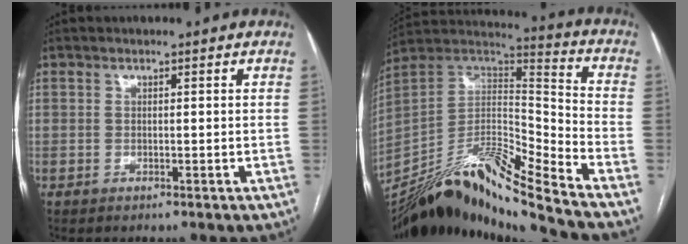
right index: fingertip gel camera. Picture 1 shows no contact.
{"total": 21.0, "force": [-18.2, -1.4, 10.3], "torque": [-0.209, 0.011, -0.332]}